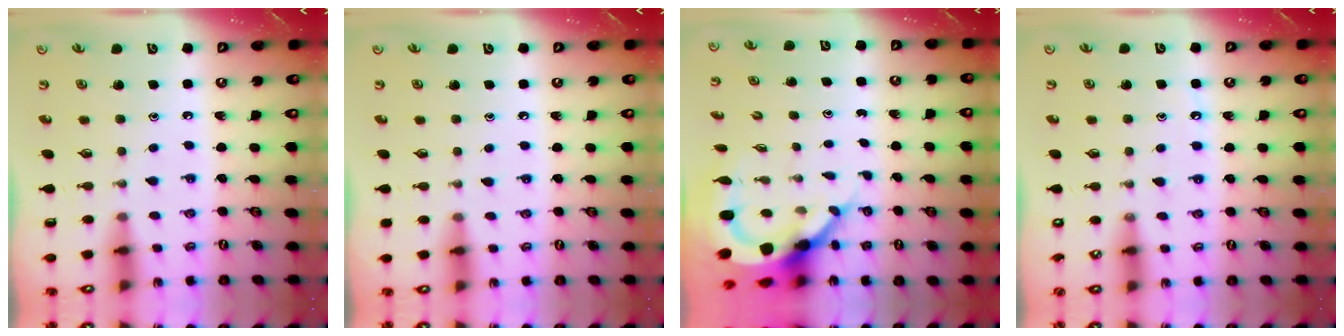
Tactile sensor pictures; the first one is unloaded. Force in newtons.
{"total": 2.5, "press": 2.4, "slide": 0.4}
{"total": 7.2, "press": 7.1, "slide": 0.9}
{"total": 6.1, "press": 6.1, "slide": 0.5}